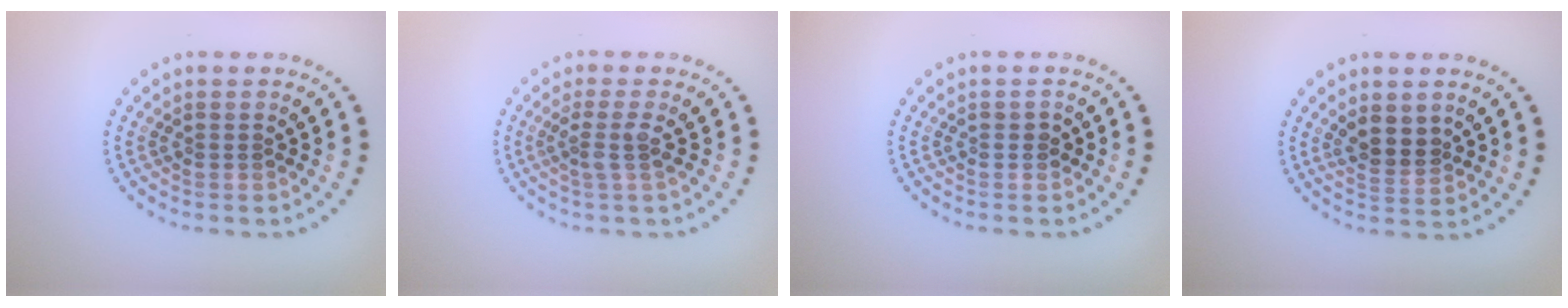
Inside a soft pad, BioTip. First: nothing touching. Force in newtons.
{"total": 1.8, "press": 1.3, "slide": 1.3}
{"total": 0.8, "press": 0.8, "slide": 0.2}
{"total": 2.6, "press": 2.3, "slide": 1.2}